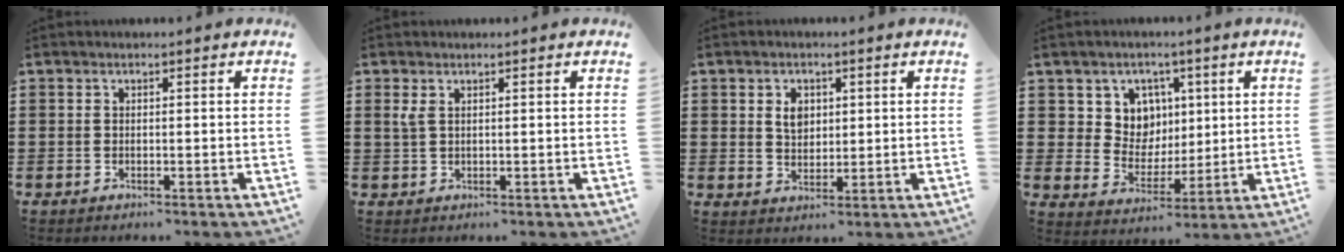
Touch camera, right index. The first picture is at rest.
{"total": 1.6, "force": [0.8, 0.6, 1.3], "torque": [-0.028, 0.003, 0.014]}
{"total": 3.5, "force": [1.0, 2.5, 2.2], "torque": [-0.044, 0.006, 0.016]}
{"total": 7.3, "force": [2.8, 6.5, 1.8], "torque": [-0.066, 0.002, 0.054]}